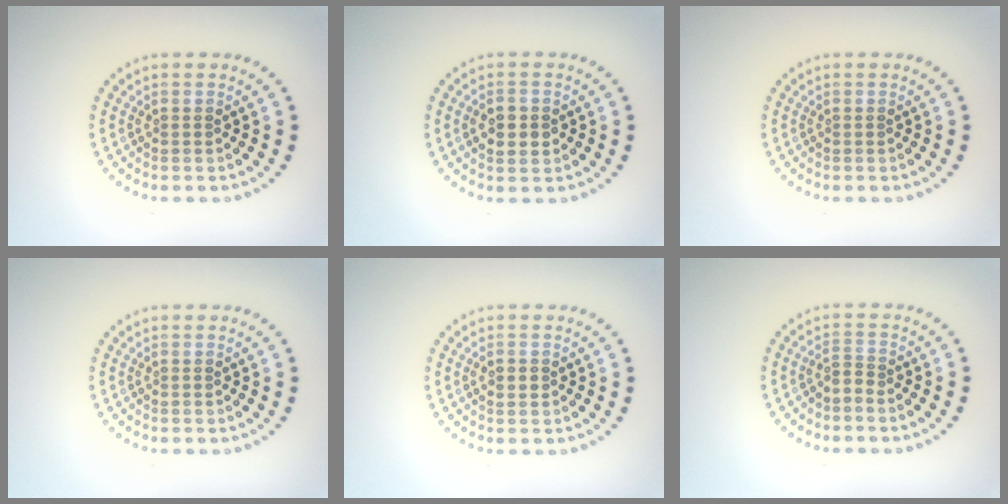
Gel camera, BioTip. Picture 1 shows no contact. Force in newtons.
{"total": 2.2, "press": 2.2, "slide": 0.2}
{"total": 0.0}
{"total": 0.0}
{"total": 0.9, "press": 0.9, "slide": 0.1}
{"total": 1.1, "press": 0.5, "slide": 1.0}